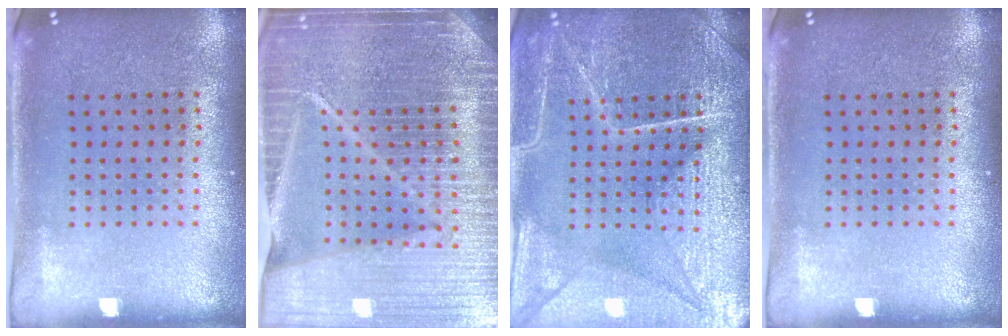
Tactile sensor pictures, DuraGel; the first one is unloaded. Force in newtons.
{"total": 6.7, "press": 5.7, "slide": 3.4}
{"total": 7.1, "press": 7.1, "slide": 0.9}
{"total": 0.0}